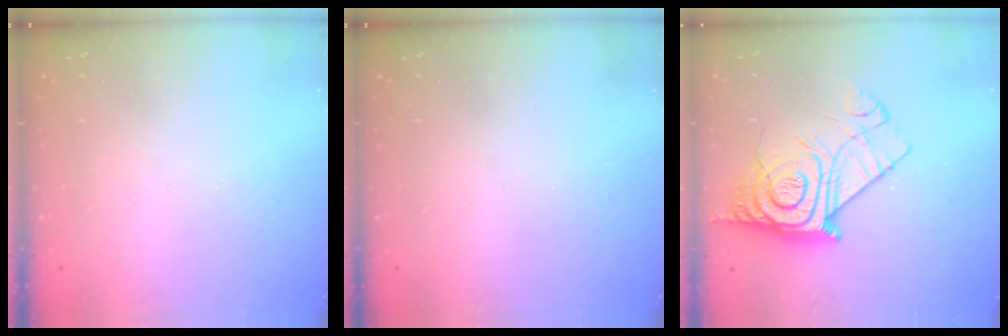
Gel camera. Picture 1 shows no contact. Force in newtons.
{"total": 0.0}
{"total": 16.1, "press": 16.1, "slide": 1.1}